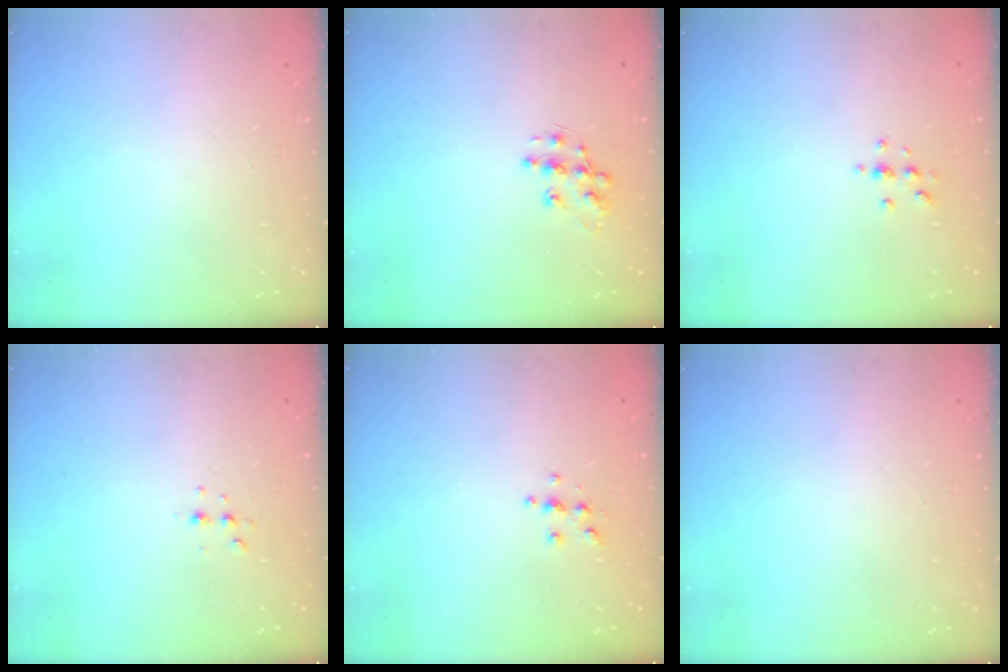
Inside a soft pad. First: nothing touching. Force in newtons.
{"total": 9.8, "press": 9.8, "slide": 0.6}
{"total": 2.9, "press": 2.9, "slide": 0.4}
{"total": 3.1, "press": 3.0, "slide": 0.6}
{"total": 4.4, "press": 4.4, "slide": 0.4}
{"total": 0.0}